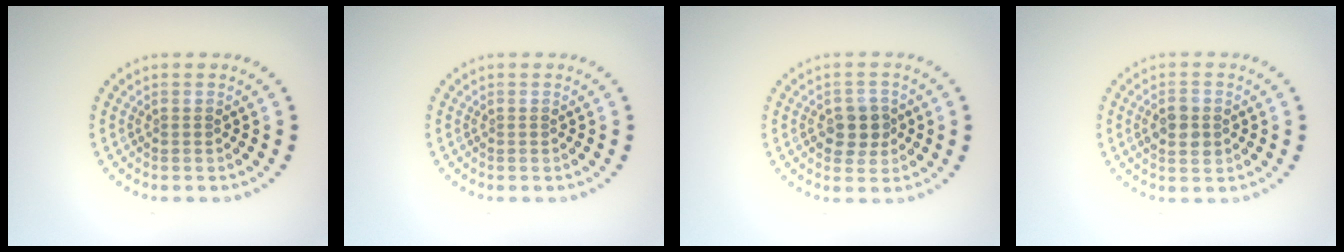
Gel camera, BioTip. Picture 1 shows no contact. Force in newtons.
{"total": 0.0}
{"total": 2.9, "press": 2.8, "slide": 0.9}
{"total": 2.8, "press": 2.8, "slide": 0.1}